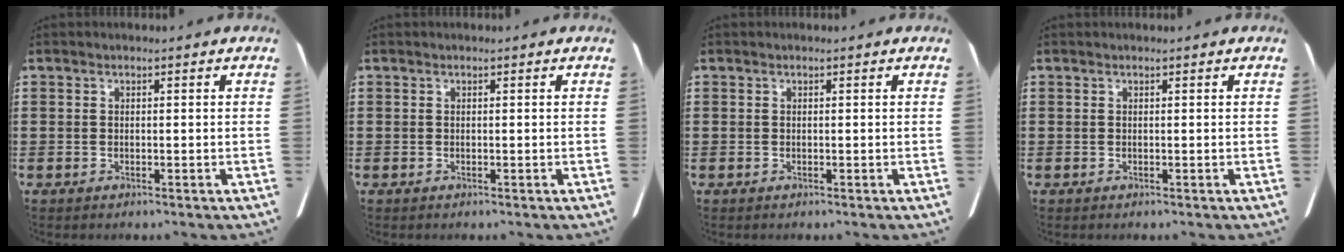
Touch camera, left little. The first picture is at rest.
{"total": 0.0}
{"total": 0.0}
{"total": 0.0}